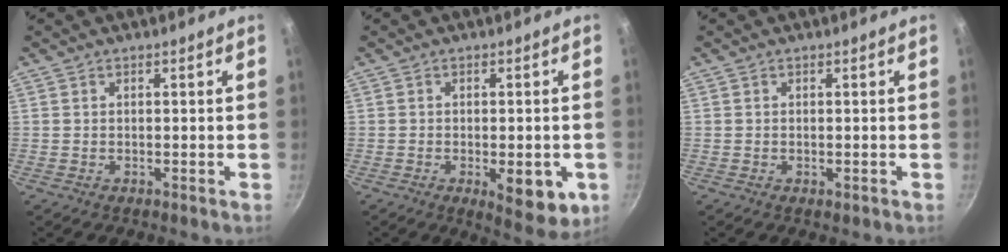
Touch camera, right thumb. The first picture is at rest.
{"total": 9.3, "force": [-2.9, 3.7, 8.0], "torque": [-0.090, -0.006, -0.031]}
{"total": 0.8, "force": [-0.3, 0.4, 0.6], "torque": [-0.008, -0.002, -0.001]}